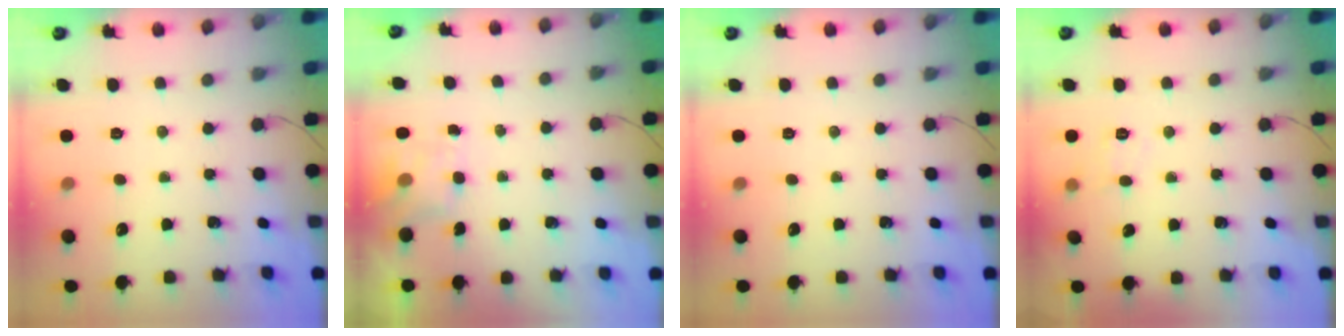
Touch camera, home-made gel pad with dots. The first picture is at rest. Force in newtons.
{"total": 4.1, "press": 3.9, "slide": 1.1}
{"total": 0.0}
{"total": 4.4, "press": 4.1, "slide": 1.6}